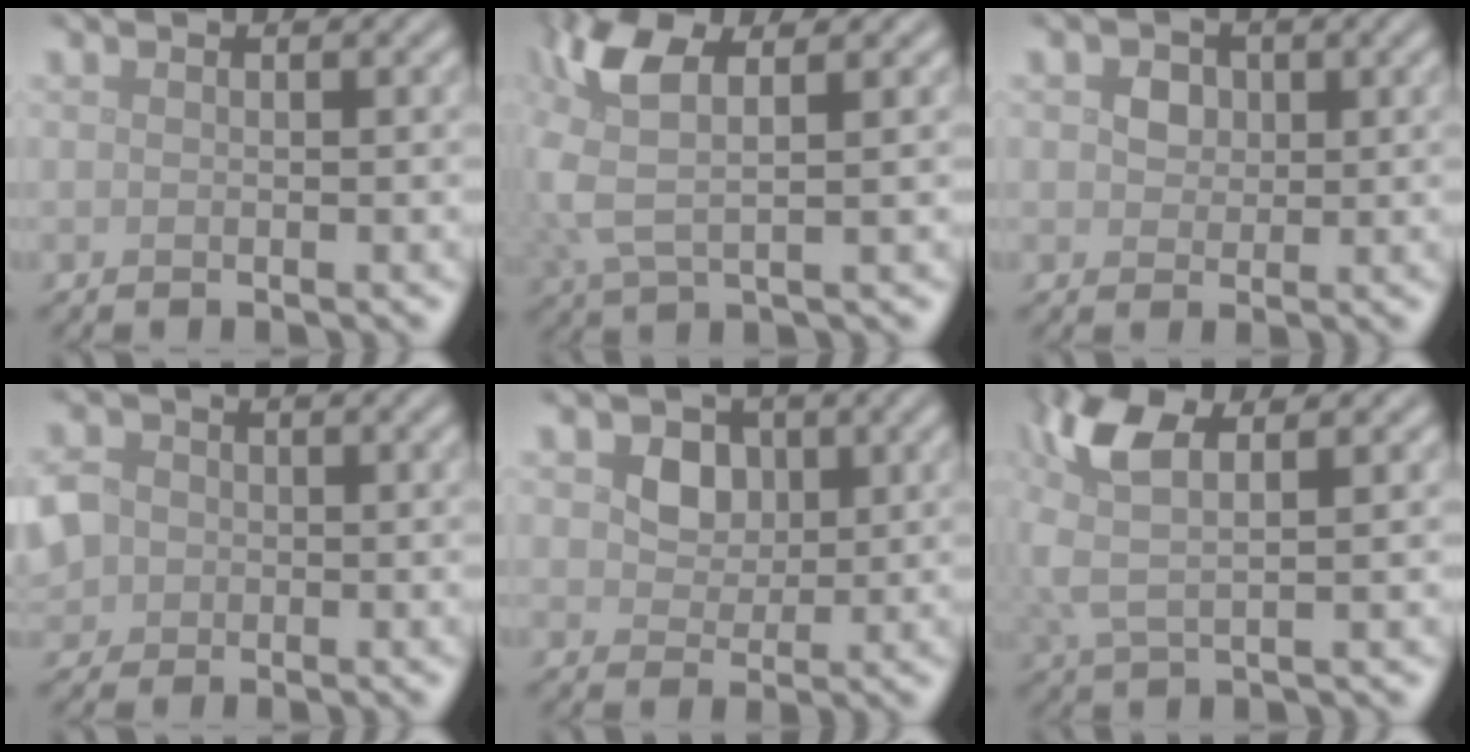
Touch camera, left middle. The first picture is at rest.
{"total": 5.4, "force": [1.4, 2.4, 4.6], "torque": [-0.121, 0.007, 0.022]}
{"total": 2.3, "force": [0.7, 2.0, 1.0], "torque": [-0.019, -0.002, 0.006]}
{"total": 6.5, "force": [-0.7, 5.9, 2.7], "torque": [-0.074, 0.010, -0.038]}
{"total": 3.2, "force": [1.0, 2.6, 1.5], "torque": [-0.033, -0.012, 0.014]}
{"total": 4.8, "force": [1.5, 1.9, 4.1], "torque": [-0.103, 0.008, 0.025]}